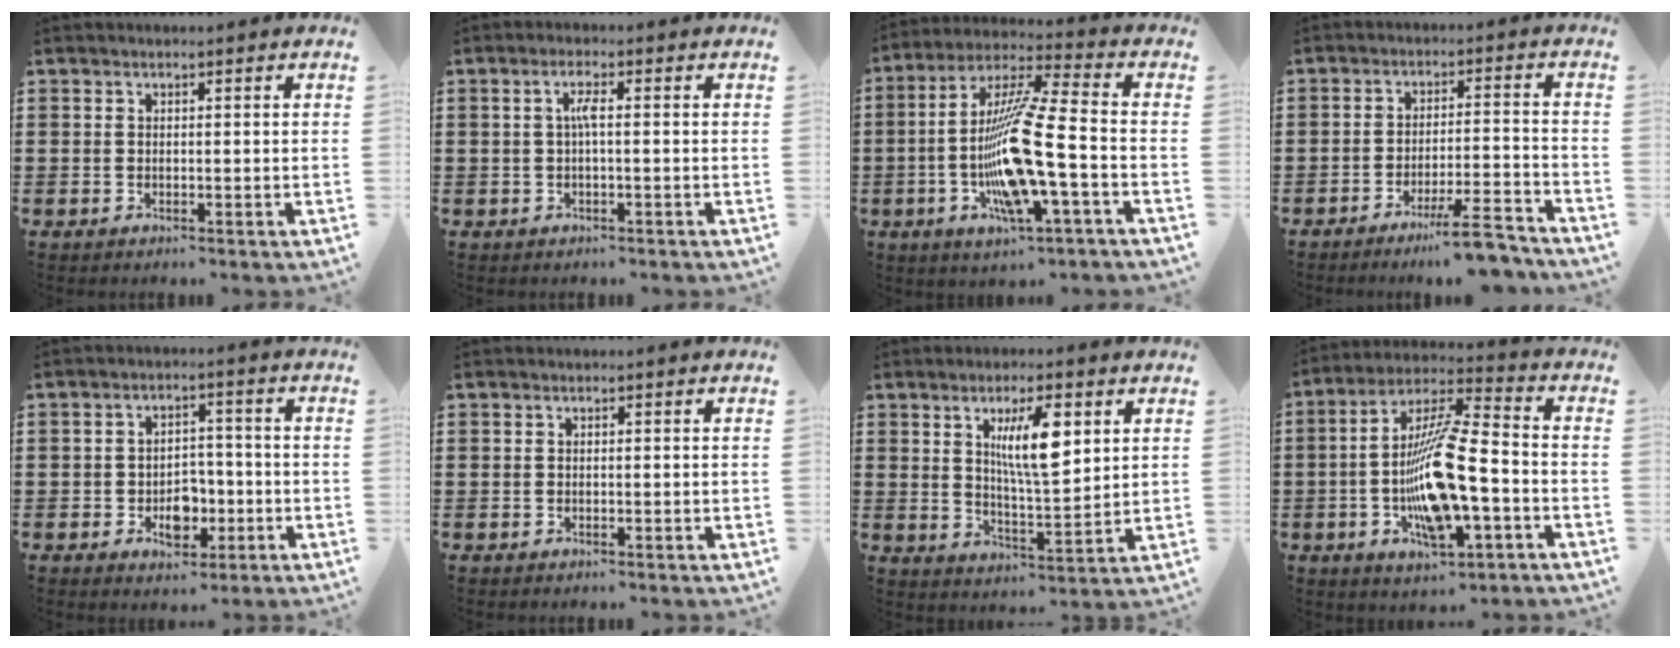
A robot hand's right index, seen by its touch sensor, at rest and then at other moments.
{"total": 2.5, "force": [-0.1, 0.2, 2.5], "torque": [-0.049, 0.001, -0.005]}
{"total": 14.1, "force": [-3.9, 0.8, 13.5], "torque": [-0.274, -0.020, -0.084]}
{"total": 6.4, "force": [-5.2, 0.0, 3.8], "torque": [-0.056, -0.006, -0.090]}
{"total": 5.1, "force": [-1.9, 3.4, 3.3], "torque": [-0.050, 0.006, -0.034]}
{"total": 0.0}
{"total": 8.6, "force": [3.3, 2.4, 7.6], "torque": [-0.137, 0.003, 0.051]}
{"total": 13.7, "force": [-3.9, 3.5, 12.6], "torque": [-0.258, -0.010, -0.076]}